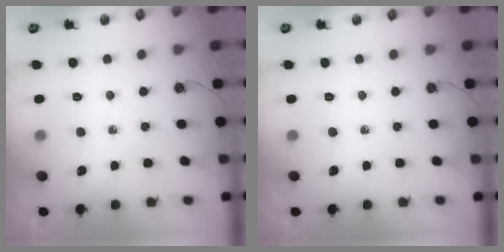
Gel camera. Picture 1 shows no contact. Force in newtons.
{"total": 0.0}